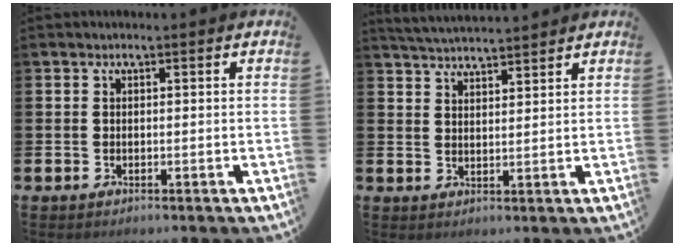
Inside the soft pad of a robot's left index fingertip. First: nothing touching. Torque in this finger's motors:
{"motor_torque": [0.47, -0.91, 0.27, 0.04]}